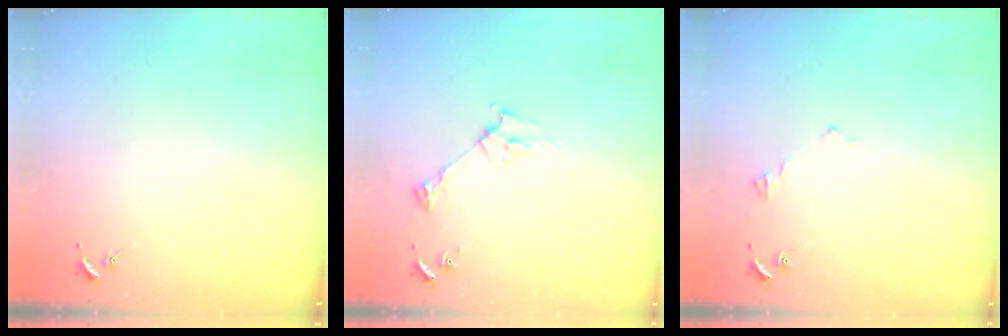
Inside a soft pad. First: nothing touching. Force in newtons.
{"total": 2.8, "press": 2.8, "slide": 0.3}
{"total": 2.9, "press": 2.9, "slide": 0.3}